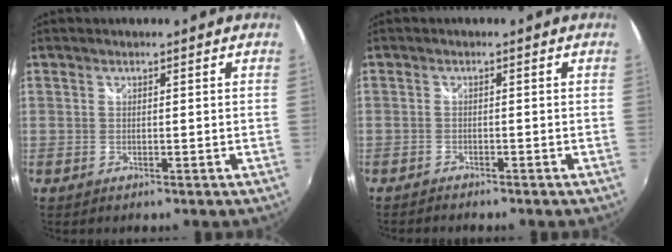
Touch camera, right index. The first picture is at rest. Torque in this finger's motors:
{"motor_torque": [-0.09, -0.07, -0.46, -0.12]}